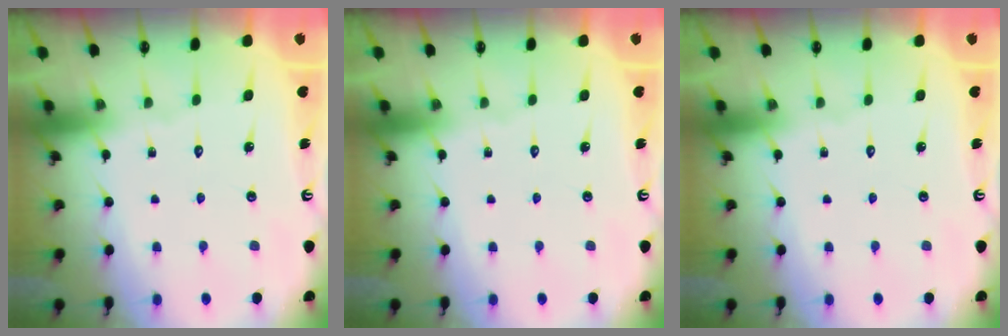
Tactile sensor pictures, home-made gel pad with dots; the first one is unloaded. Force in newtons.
{"total": 0.0}
{"total": 0.0}